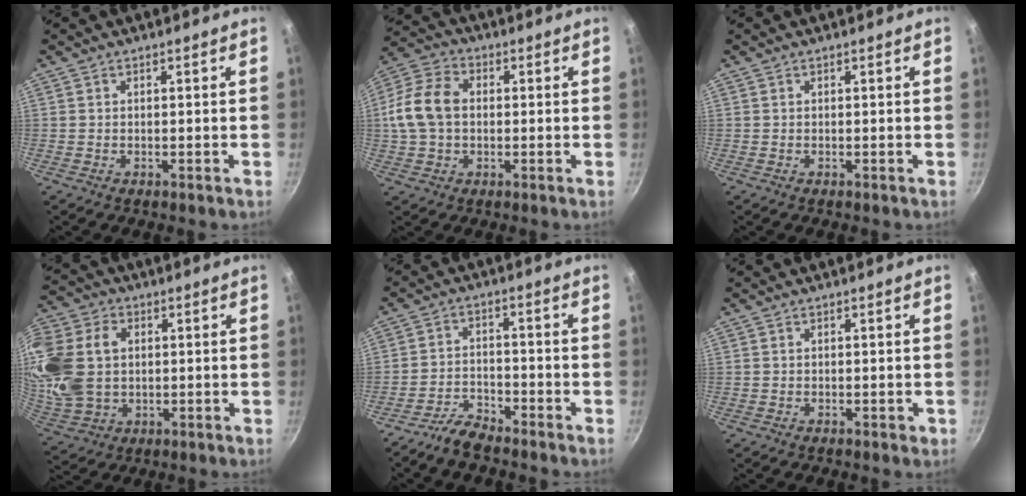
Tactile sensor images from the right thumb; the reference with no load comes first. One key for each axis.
{"total": 11.5, "fx": 0.4, "fy": 8.3, "fz": 8.0, "tx": -0.140, "ty": 0.024, "tz": -0.004}
{"total": 0.0}
{"total": 21.2, "fx": 2.9, "fy": 15.9, "fz": 13.7, "tx": -0.308, "ty": 0.013, "tz": 0.061}
{"total": 5.1, "fx": -4.6, "fy": 1.4, "fz": 1.8, "tx": -0.036, "ty": 0.035, "tz": -0.093}
{"total": 0.7, "fx": -0.2, "fy": 0.5, "fz": 0.5, "tx": -0.001, "ty": 0.001, "tz": -0.002}